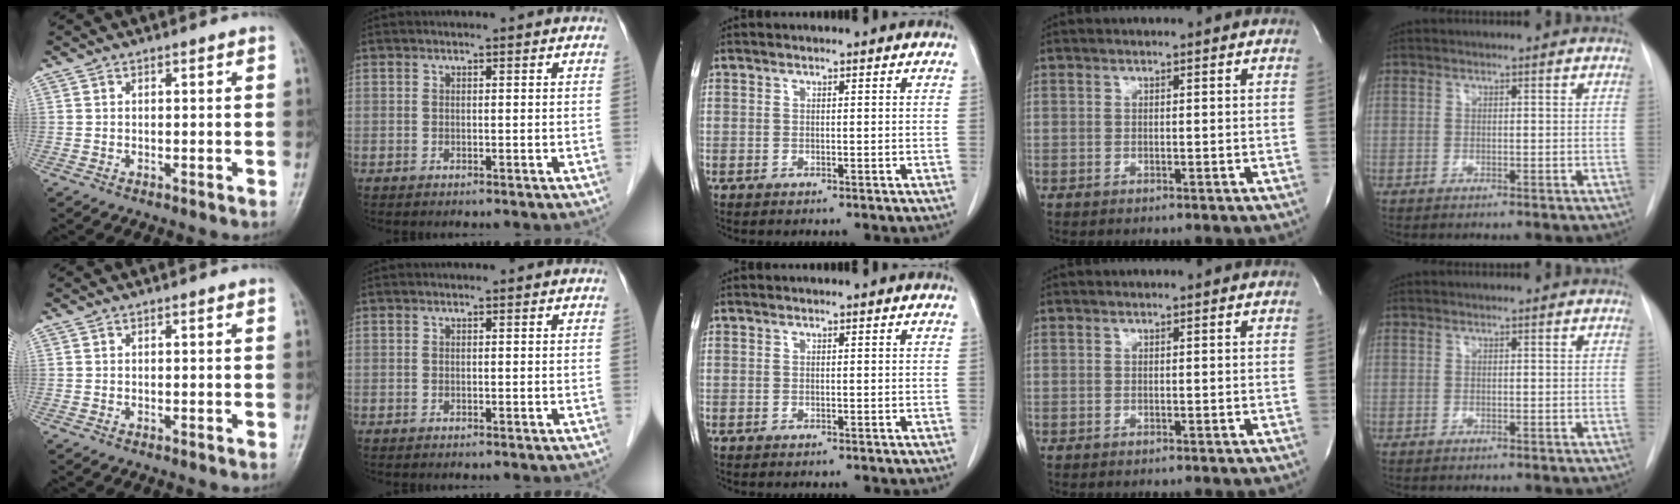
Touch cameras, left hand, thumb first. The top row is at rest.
{}